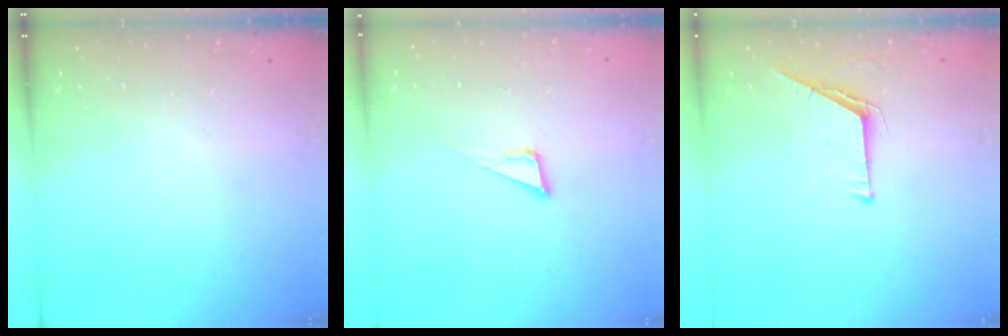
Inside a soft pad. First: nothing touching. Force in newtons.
{"total": 6.4, "press": 5.8, "slide": 2.6}
{"total": 5.6, "press": 5.6, "slide": 0.5}